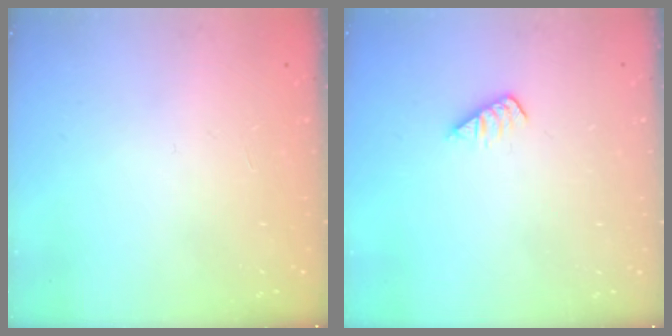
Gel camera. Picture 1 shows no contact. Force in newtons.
{"total": 1.6, "press": 1.5, "slide": 0.3}